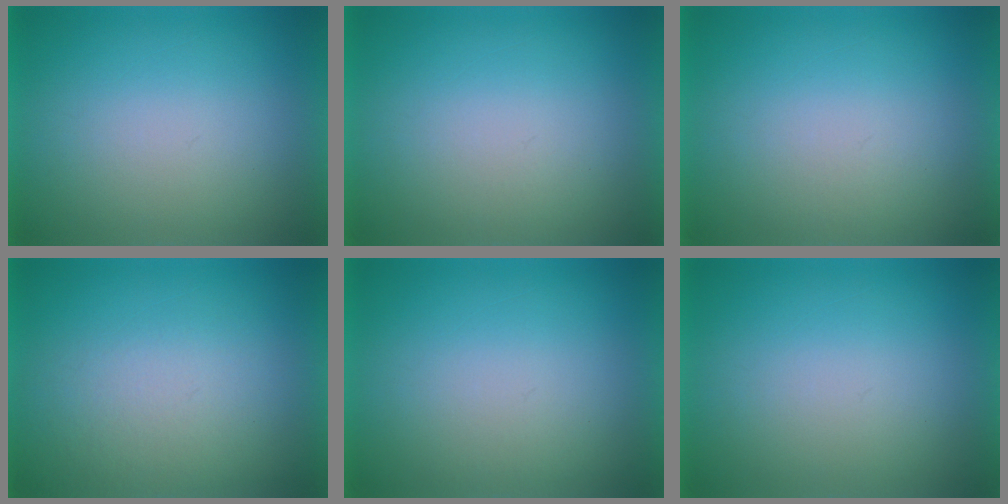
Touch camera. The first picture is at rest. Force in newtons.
{"total": 1.0}
{"total": 1.1}
{"total": 3.5}
{"total": 1.9}
{"total": 0.0}